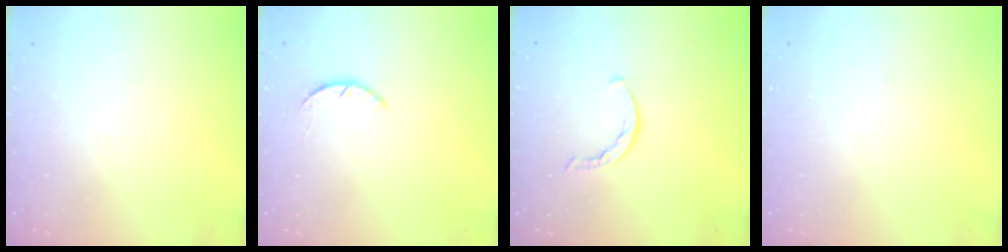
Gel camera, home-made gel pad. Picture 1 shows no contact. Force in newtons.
{"total": 2.5, "press": 2.5, "slide": 0.5}
{"total": 3.4, "press": 3.4, "slide": 0.7}
{"total": 2.6, "press": 2.6, "slide": 0.2}